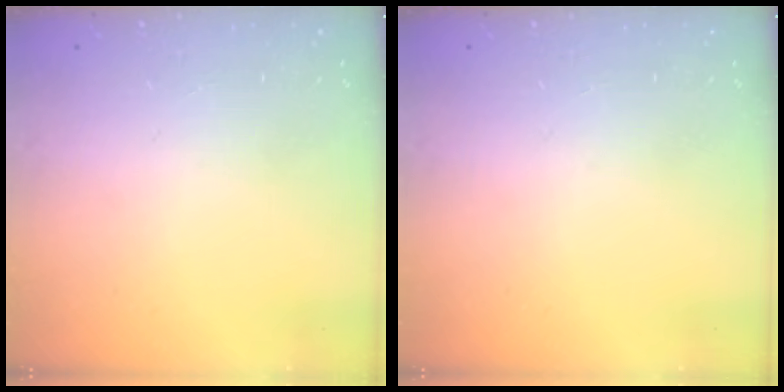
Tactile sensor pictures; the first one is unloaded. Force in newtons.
{"total": 0.0}